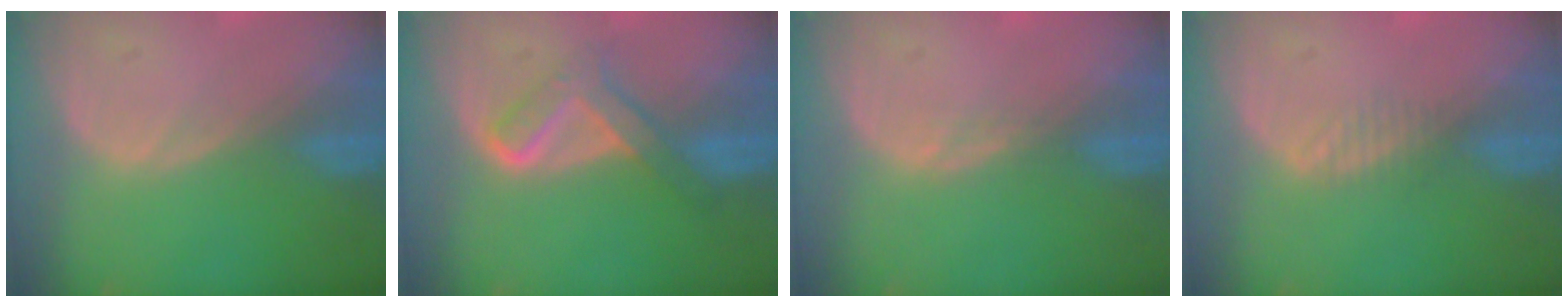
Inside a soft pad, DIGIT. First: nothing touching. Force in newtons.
{"total": 5.2, "press": 5.1, "slide": 0.6}
{"total": 1.0, "press": 0.8, "slide": 0.7}
{"total": 1.7, "press": 1.4, "slide": 1.0}